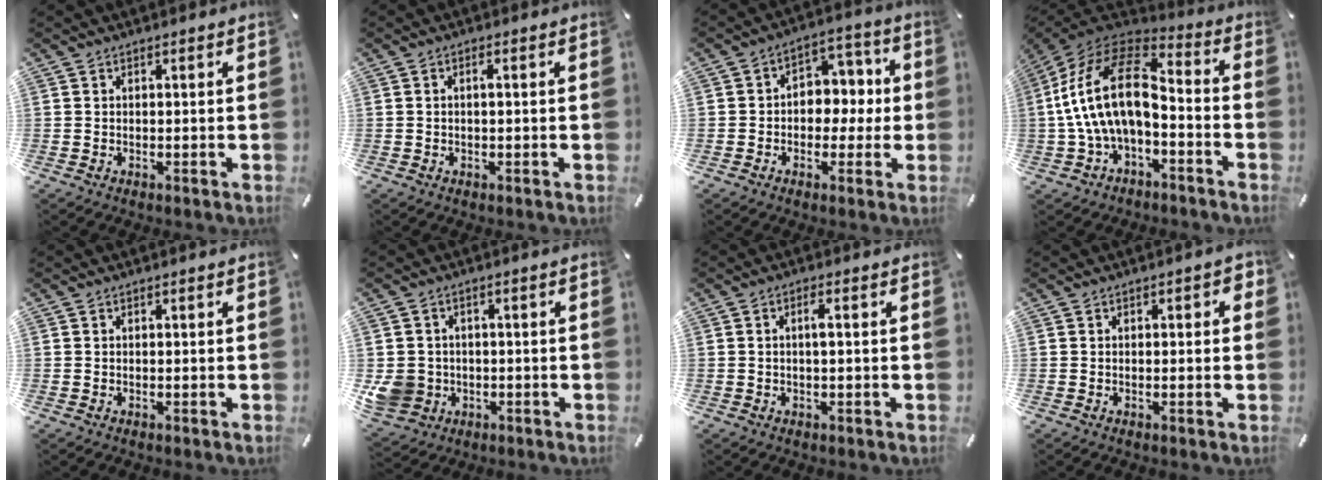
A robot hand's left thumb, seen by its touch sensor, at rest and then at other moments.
{"total": 1.2, "force": [0.0, 0.4, 1.1], "torque": [-0.022, 0.002, -0.001]}
{"total": 7.3, "force": [-1.1, 6.5, 3.1], "torque": [-0.034, 0.010, -0.025]}
{"total": 19.7, "force": [-0.6, 11.3, 16.0], "torque": [-0.336, 0.020, -0.012]}
{"total": 0.0}
{"total": 7.6, "force": [-1.2, 7.1, 2.5], "torque": [-0.070, 0.007, -0.024]}
{"total": 2.4, "force": [0.1, 0.7, 2.3], "torque": [-0.045, 0.006, -0.001]}
{"total": 1.6, "force": [-0.2, 0.9, 1.3], "torque": [-0.016, 0.003, -0.006]}